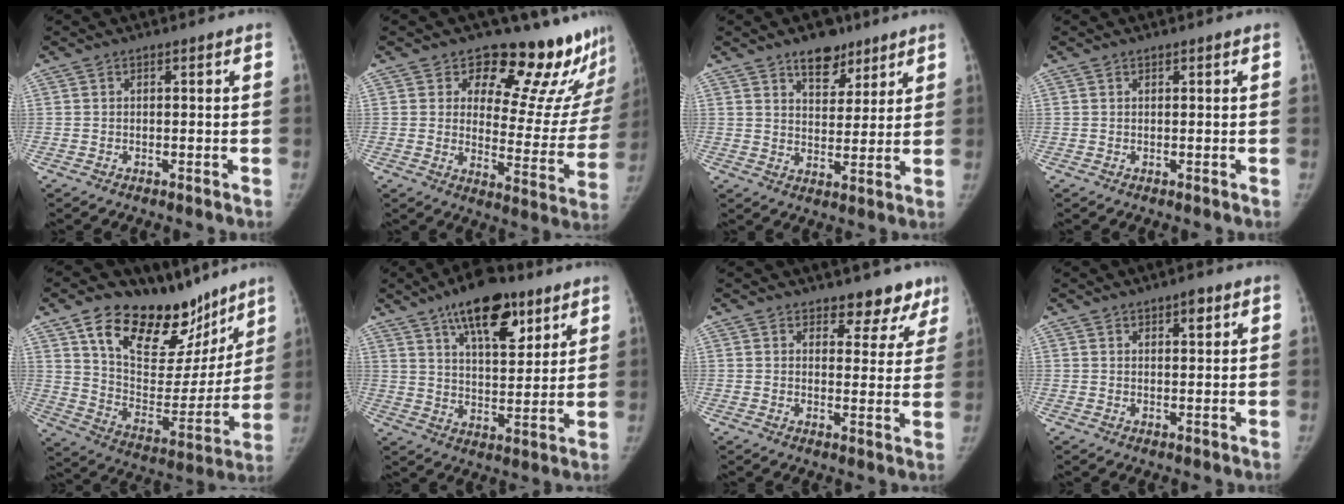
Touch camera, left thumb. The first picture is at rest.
{"total": 19.2, "force": [15.9, 7.5, 7.6], "torque": [-0.034, -0.129, 0.190]}
{"total": 8.3, "force": [5.7, 4.6, 3.9], "torque": [-0.025, -0.034, 0.091]}
{"total": 0.0}
{"total": 24.9, "force": [17.0, 13.1, 12.7], "torque": [-0.142, -0.073, 0.279]}
{"total": 15.9, "force": [9.6, 6.9, 10.6], "torque": [-0.127, -0.044, 0.154]}
{"total": 7.6, "force": [6.3, 3.9, 1.9], "torque": [0.024, -0.036, 0.067]}
{"total": 4.4, "force": [2.1, 1.7, 3.5], "torque": [-0.039, -0.006, 0.028]}